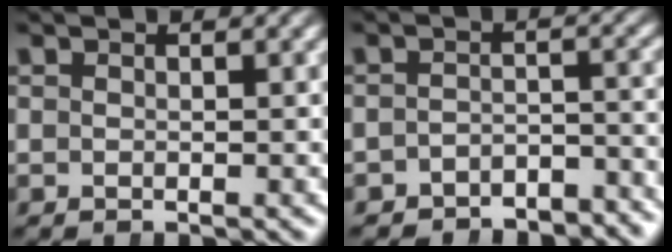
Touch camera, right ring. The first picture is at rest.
{"total": 5.0, "force": [-4.7, 1.6, 0.9], "torque": [-0.003, -0.017, -0.076]}